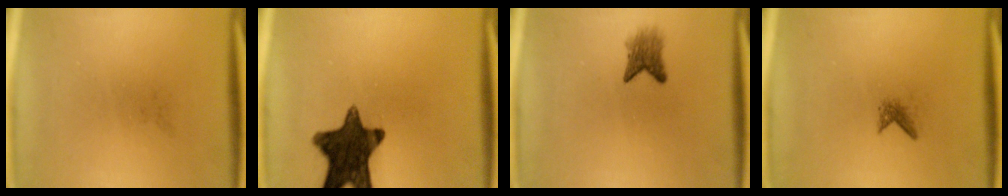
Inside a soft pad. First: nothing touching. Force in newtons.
{"total": 14.0}
{"total": 2.9}
{"total": 1.1}